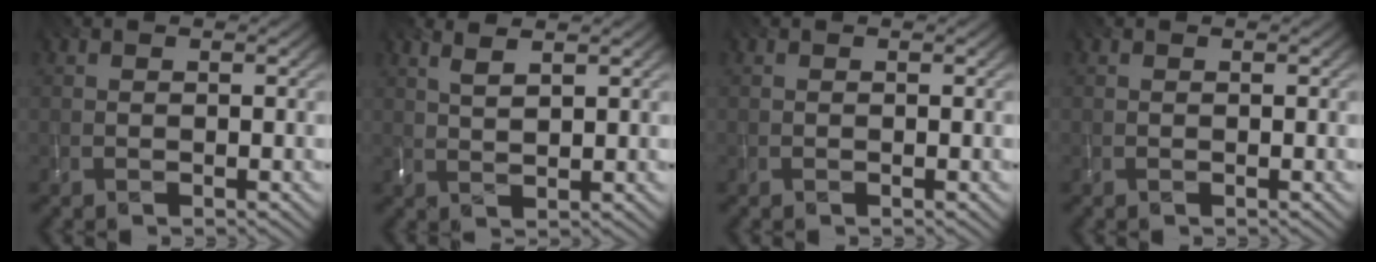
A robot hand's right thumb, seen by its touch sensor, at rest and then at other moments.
{"total": 2.1, "force": [1.2, -0.3, 1.6], "torque": [-0.034, -0.004, 0.038]}
{"total": 0.0}
{"total": 0.0}